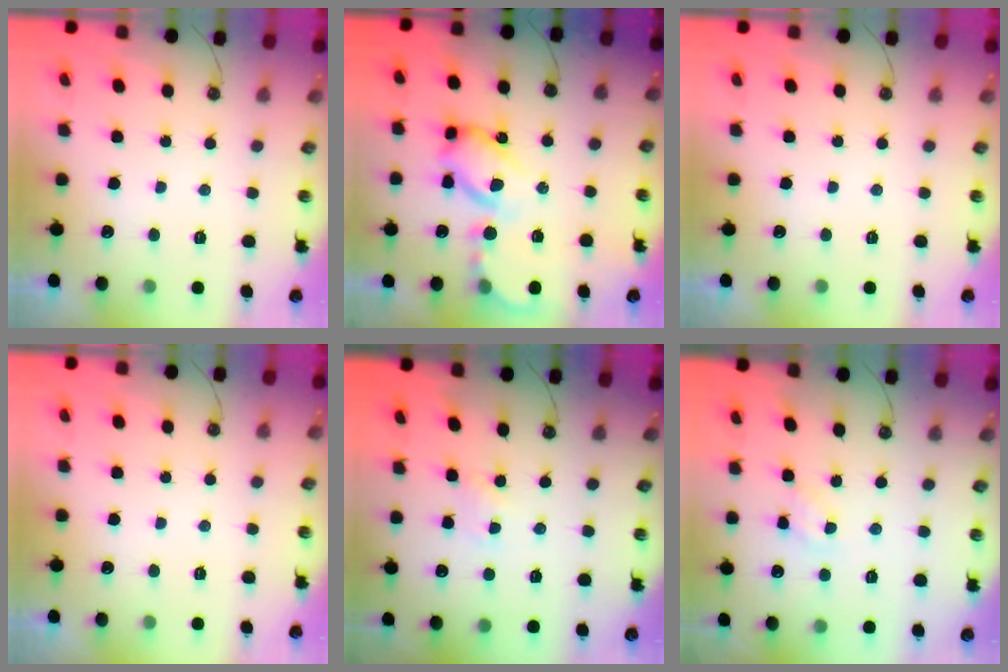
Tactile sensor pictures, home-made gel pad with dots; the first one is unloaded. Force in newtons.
{"total": 14.3, "press": 14.2, "slide": 1.4}
{"total": 0.0}
{"total": 0.0}
{"total": 2.3, "press": 2.3, "slide": 0.3}
{"total": 3.2, "press": 3.2, "slide": 0.2}